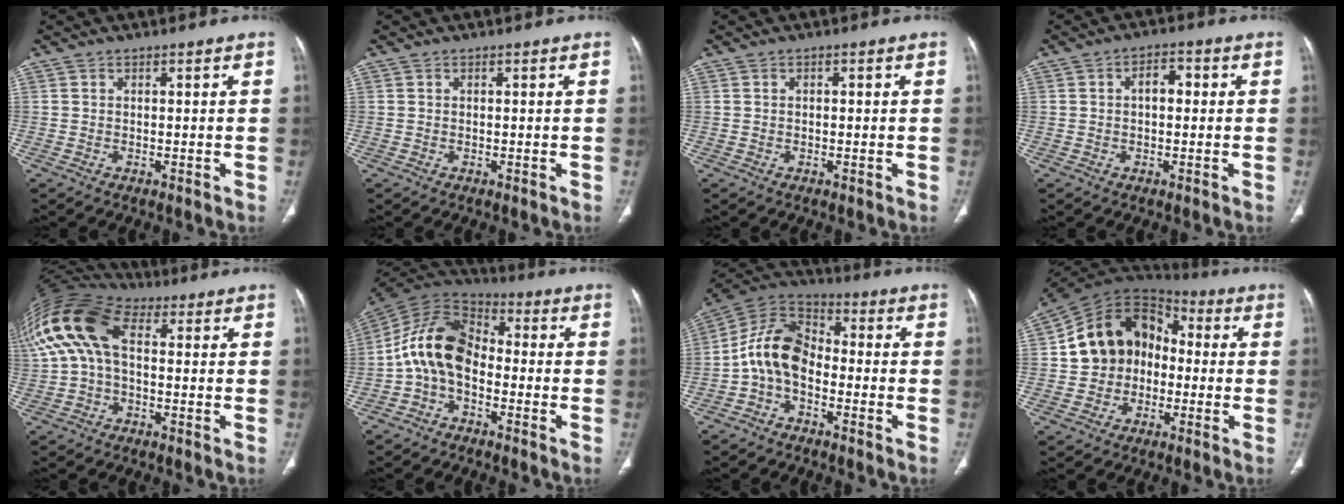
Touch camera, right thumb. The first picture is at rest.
{"total": 0.0}
{"total": 0.6, "force": [0.1, 0.3, 0.5], "torque": [-0.011, 0.004, 0.003]}
{"total": 3.9, "force": [0.4, 2.3, 3.2], "torque": [-0.046, 0.016, 0.002]}
{"total": 15.6, "force": [2.3, 9.5, 12.2], "torque": [-0.267, 0.042, 0.034]}
{"total": 13.0, "force": [-2.4, 8.7, 9.3], "torque": [-0.164, 0.054, -0.061]}
{"total": 10.9, "force": [-2.6, 7.3, 7.7], "torque": [-0.133, 0.048, -0.066]}
{"total": 15.6, "force": [-0.4, 12.6, 9.1], "torque": [-0.121, 0.043, -0.019]}